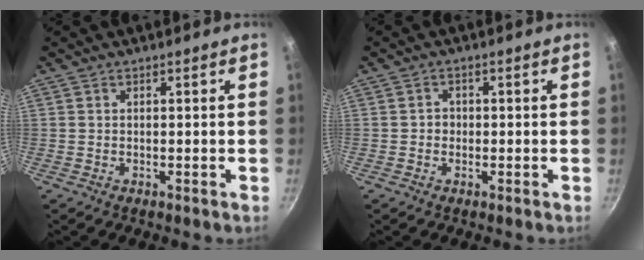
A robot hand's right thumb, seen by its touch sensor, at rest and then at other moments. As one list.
[{"total": 1.7, "force": [-0.2, 1.6, 0.6], "torque": [-0.002, 0.004, -0.006]}]